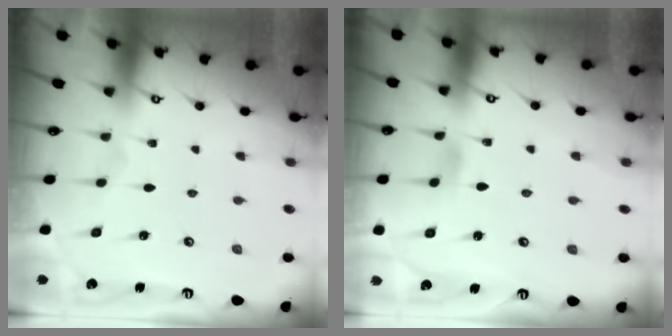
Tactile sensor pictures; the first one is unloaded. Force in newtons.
{"total": 2.8, "press": 2.7, "slide": 0.5}